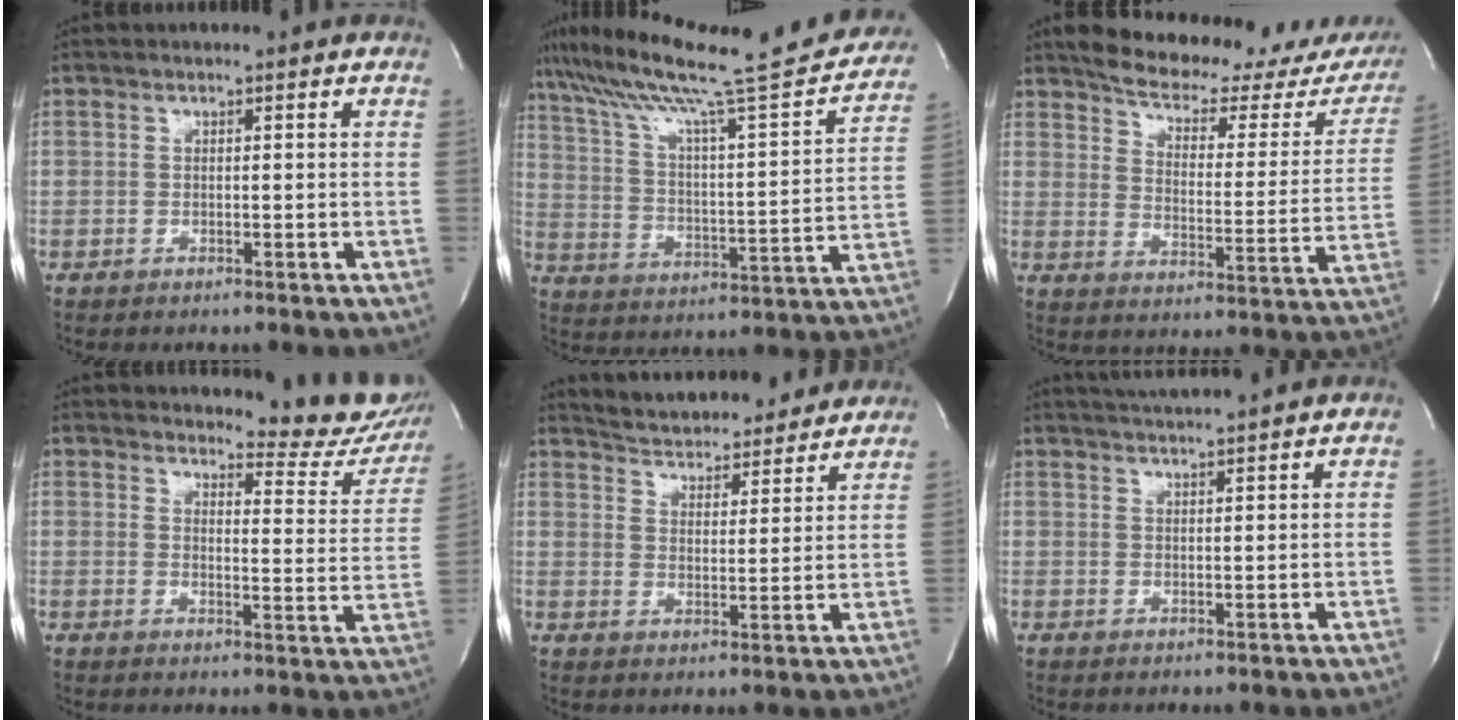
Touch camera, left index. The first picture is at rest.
{"total": 26.6, "force": [23.2, 1.5, 13.0], "torque": [-0.213, -0.030, 0.322]}
{"total": 19.9, "force": [17.8, 5.7, 6.8], "torque": [-0.077, -0.042, 0.209]}
{"total": 13.3, "force": [12.8, 2.8, 2.6], "torque": [-0.009, -0.070, 0.123]}
{"total": 15.4, "force": [14.5, 3.3, 3.7], "torque": [-0.050, 0.010, 0.202]}
{"total": 5.9, "force": [5.5, -0.9, 2.0], "torque": [-0.036, 0.017, 0.084]}